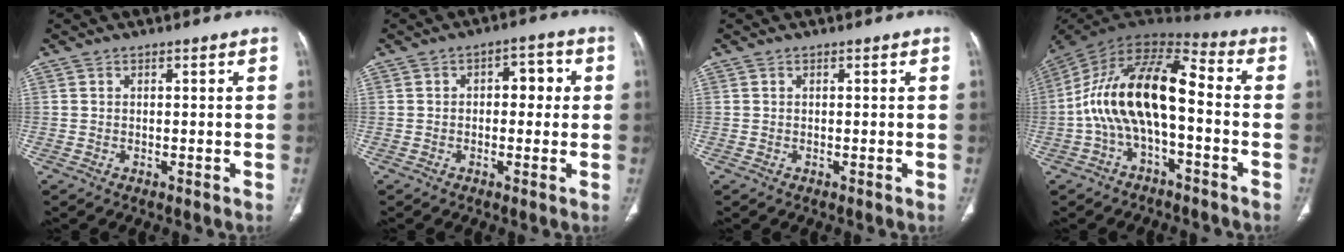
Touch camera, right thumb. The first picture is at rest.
{"total": 5.3, "force": [0.5, 3.2, 4.1], "torque": [-0.028, 0.016, 0.001]}
{"total": 0.0}
{"total": 17.3, "force": [-2.6, 8.0, 15.2], "torque": [-0.279, 0.065, -0.055]}